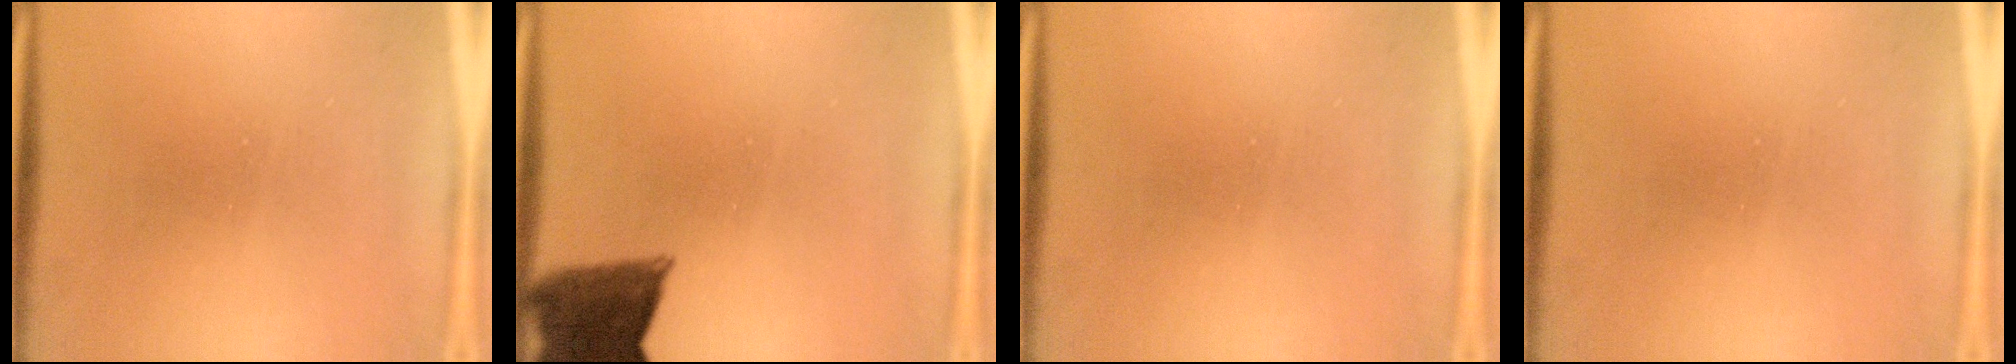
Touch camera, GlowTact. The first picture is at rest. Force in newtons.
{"total": 9.9}
{"total": 0.0}
{"total": 0.0}